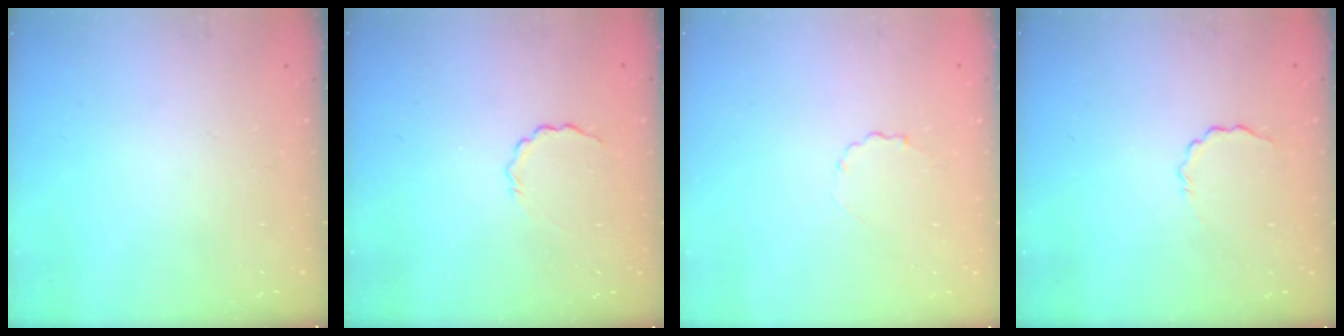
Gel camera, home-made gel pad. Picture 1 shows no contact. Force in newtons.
{"total": 2.7, "press": 2.5, "slide": 0.8}
{"total": 2.1, "press": 1.9, "slide": 0.9}
{"total": 2.9, "press": 2.7, "slide": 0.9}